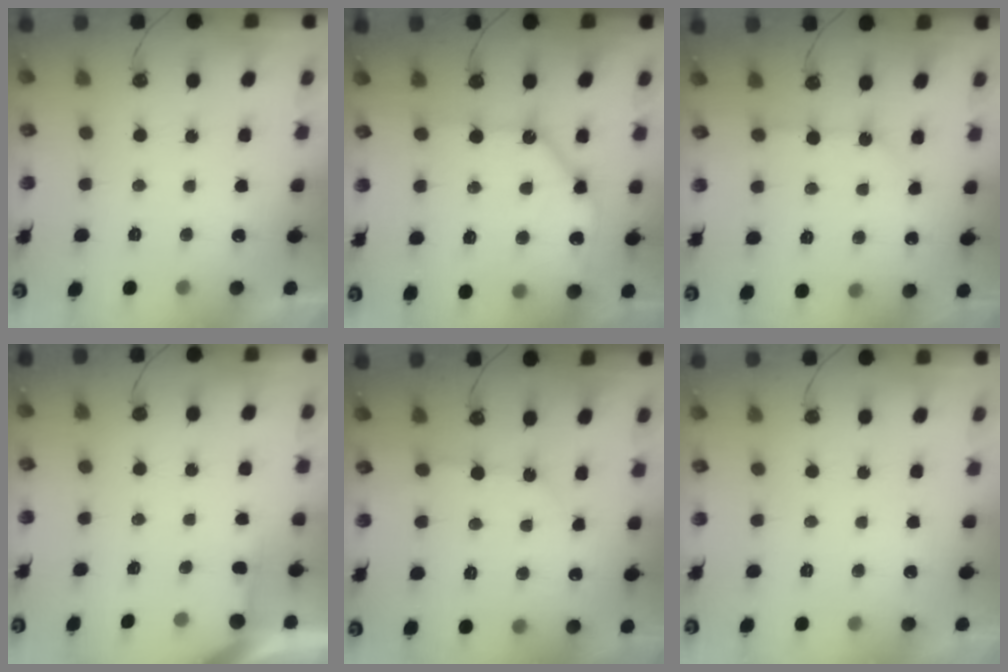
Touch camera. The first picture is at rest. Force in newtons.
{"total": 12.0, "press": 11.9, "slide": 1.4}
{"total": 4.5, "press": 4.4, "slide": 0.6}
{"total": 2.9, "press": 2.9, "slide": 0.2}
{"total": 3.3, "press": 3.3, "slide": 0.4}
{"total": 0.0}